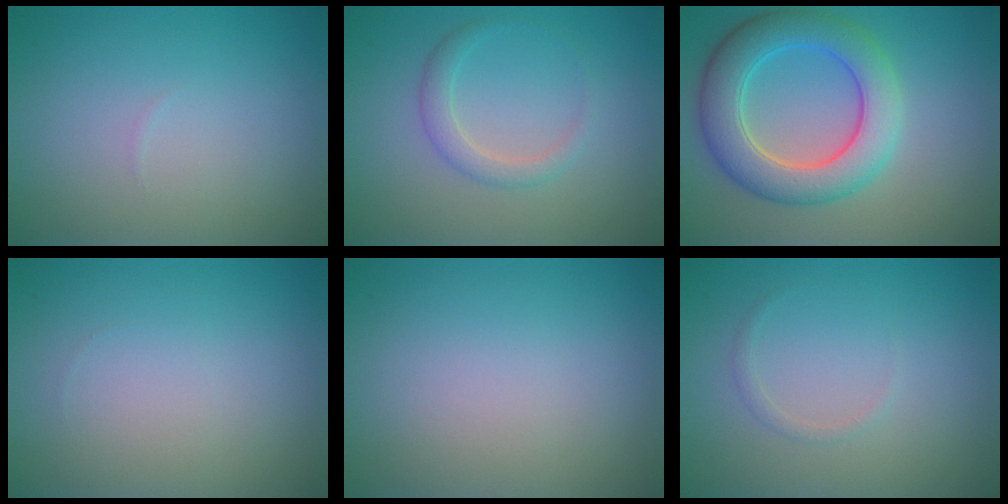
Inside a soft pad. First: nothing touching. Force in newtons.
{"total": 1.8, "press": 1.8, "slide": 0.1}
{"total": 7.0, "press": 7.0, "slide": 0.3}
{"total": 0.0}
{"total": 0.0}
{"total": 0.7, "press": 0.7, "slide": 0.1}